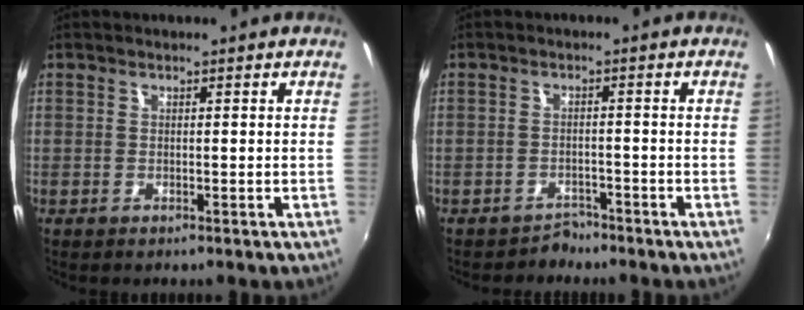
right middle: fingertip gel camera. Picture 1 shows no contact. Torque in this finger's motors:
{"motor_torque": [-0.09, -0.20, -0.04, -0.02]}